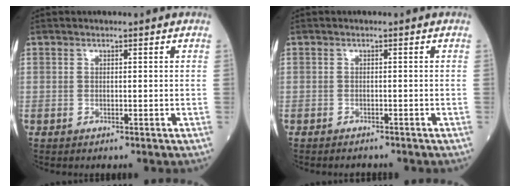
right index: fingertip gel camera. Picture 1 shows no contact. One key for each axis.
{"total": 1.5, "fx": -1.4, "fy": 0.3, "fz": 0.2, "tx": -0.006, "ty": -0.002, "tz": -0.020}